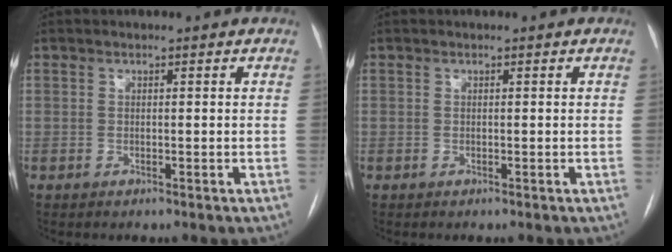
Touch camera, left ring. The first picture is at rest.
{"total": 0.0}